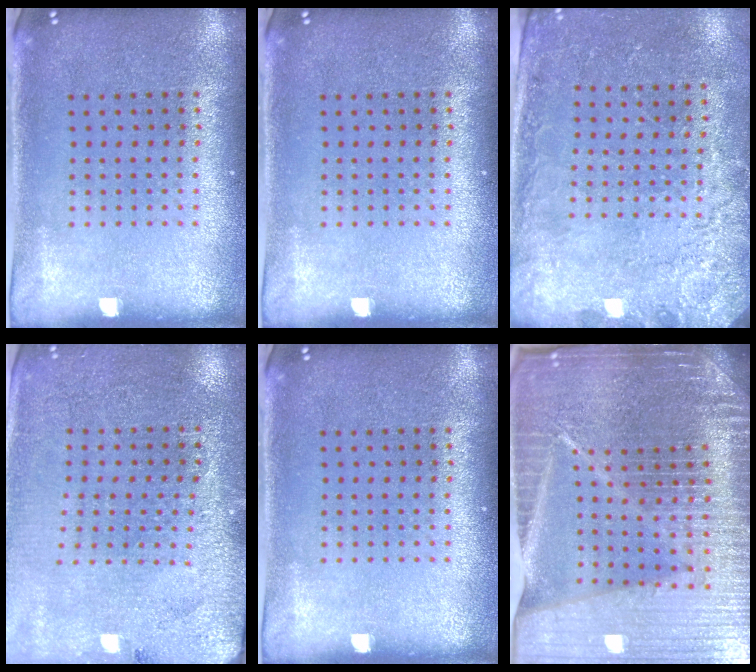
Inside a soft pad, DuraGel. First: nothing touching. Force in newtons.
{"total": 0.0}
{"total": 2.6, "press": 2.4, "slide": 1.1}
{"total": 2.8, "press": 2.8, "slide": 0.3}
{"total": 0.0}
{"total": 7.0, "press": 6.0, "slide": 3.7}